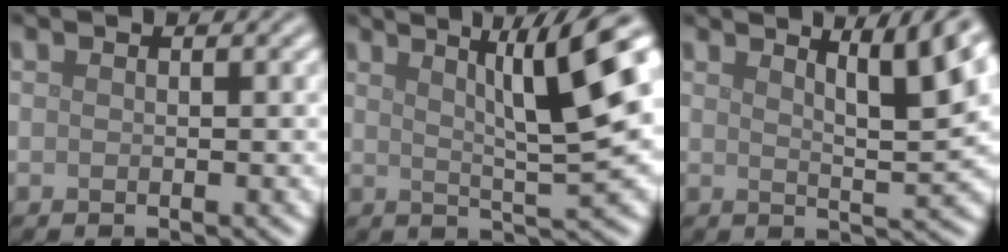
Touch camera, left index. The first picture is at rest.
{"total": 9.7, "force": [3.5, 2.3, 8.8], "torque": [-0.095, 0.029, 0.049]}
{"total": 7.6, "force": [4.2, 1.6, 6.1], "torque": [-0.058, 0.020, 0.055]}